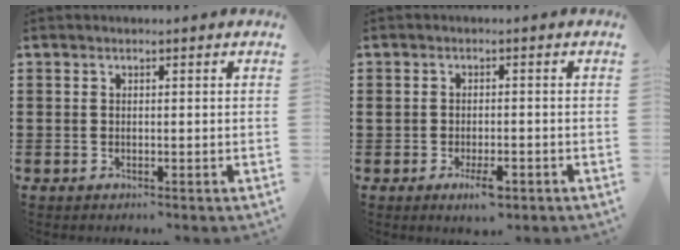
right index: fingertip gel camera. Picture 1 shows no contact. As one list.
[{"total": 3.7, "force": [-1.9, 1.5, 2.9], "torque": [-0.053, 0.001, -0.034]}]